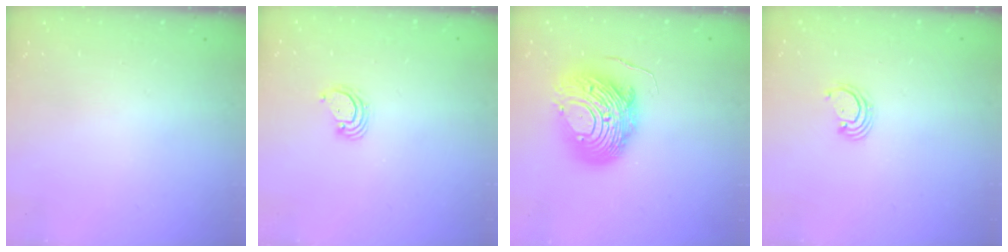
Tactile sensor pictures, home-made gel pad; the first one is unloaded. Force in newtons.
{"total": 3.0, "press": 3.0, "slide": 0.2}
{"total": 14.7, "press": 14.7, "slide": 1.1}
{"total": 2.6, "press": 2.6, "slide": 0.3}